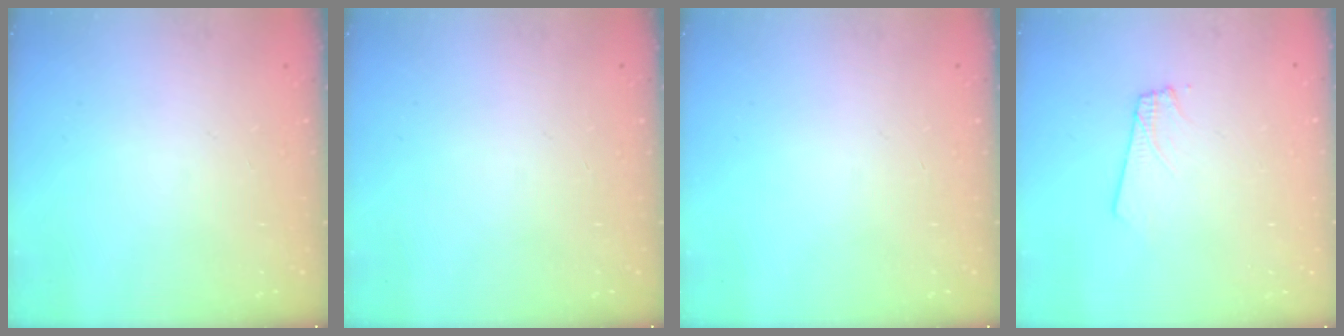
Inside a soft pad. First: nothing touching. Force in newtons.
{"total": 0.0}
{"total": 0.0}
{"total": 2.0, "press": 2.0, "slide": 0.1}